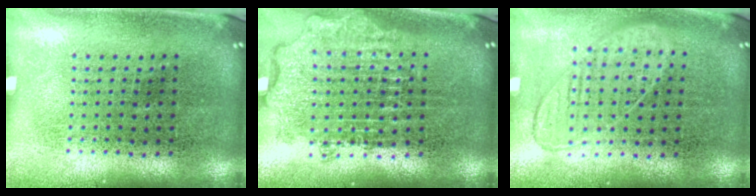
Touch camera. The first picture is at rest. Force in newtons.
{"total": 1.9, "press": 1.5, "slide": 1.2}
{"total": 0.9, "press": 0.8, "slide": 0.4}